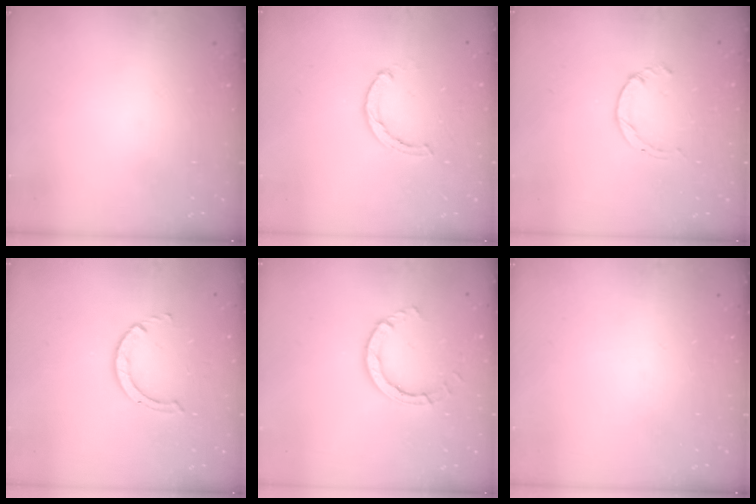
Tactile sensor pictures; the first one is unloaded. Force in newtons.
{"total": 2.4, "press": 2.4, "slide": 0.4}
{"total": 1.4, "press": 1.4, "slide": 0.2}
{"total": 3.2, "press": 3.1, "slide": 0.4}
{"total": 5.9, "press": 5.9, "slide": 0.5}
{"total": 0.0}